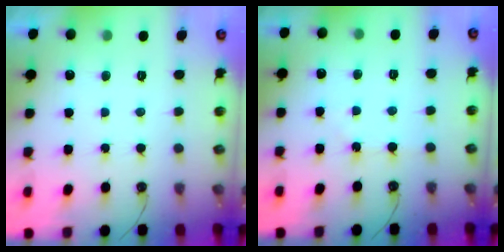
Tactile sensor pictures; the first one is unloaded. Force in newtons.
{"total": 4.1, "press": 4.1, "slide": 0.7}